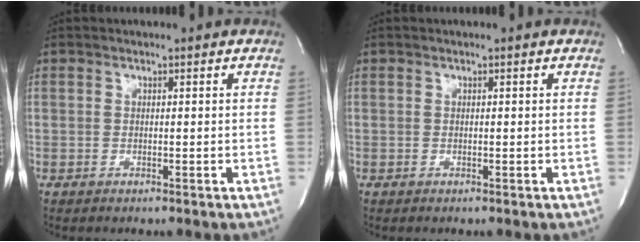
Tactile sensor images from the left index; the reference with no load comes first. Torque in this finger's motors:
{"motor_torque": [-0.09, 0.09, -0.02, 0.00]}